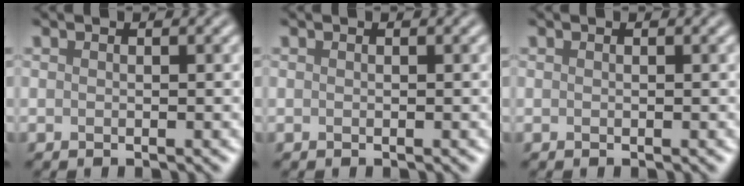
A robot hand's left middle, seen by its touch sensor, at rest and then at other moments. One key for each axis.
{"total": 0.0}
{"total": 0.0}